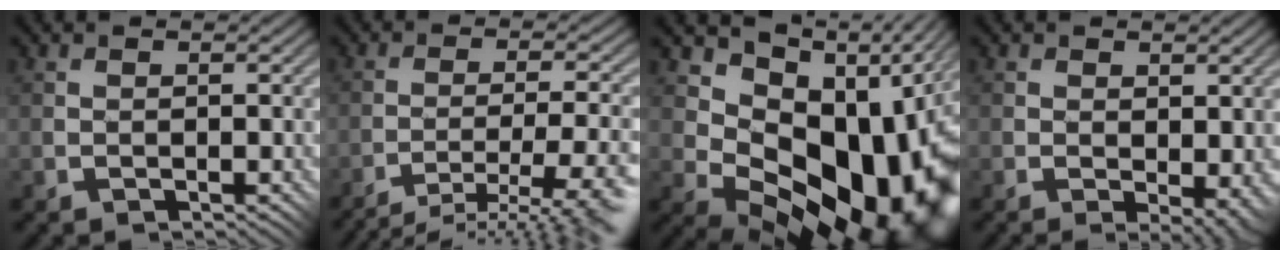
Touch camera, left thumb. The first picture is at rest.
{"total": 11.5, "force": [-9.5, 0.9, 6.4], "torque": [-0.103, 0.007, -0.130]}
{"total": 15.8, "force": [2.3, 10.0, 12.1], "torque": [-0.164, -0.016, 0.065]}
{"total": 3.4, "force": [-1.0, 2.0, 2.6], "torque": [-0.043, -0.009, -0.005]}